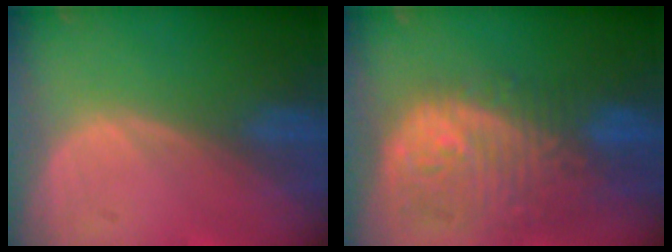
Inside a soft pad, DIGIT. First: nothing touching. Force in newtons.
{"total": 12.0, "press": 10.7, "slide": 5.4}